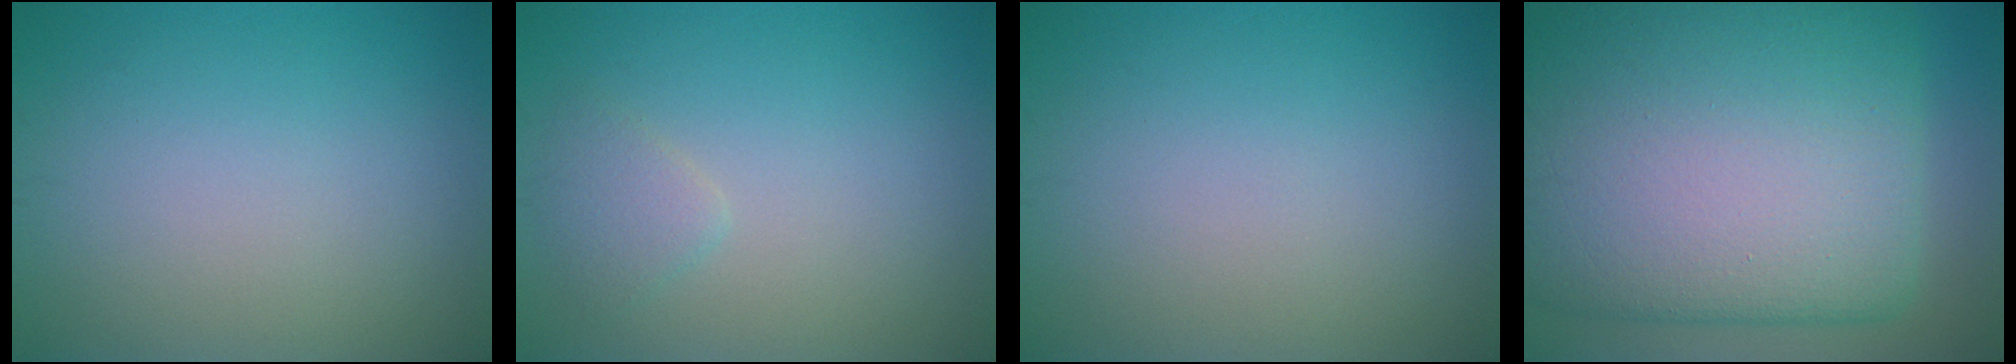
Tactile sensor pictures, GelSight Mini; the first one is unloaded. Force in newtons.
{"total": 1.5, "press": 1.5, "slide": 0.1}
{"total": 0.0}
{"total": 20.1, "press": 20.1, "slide": 0.5}